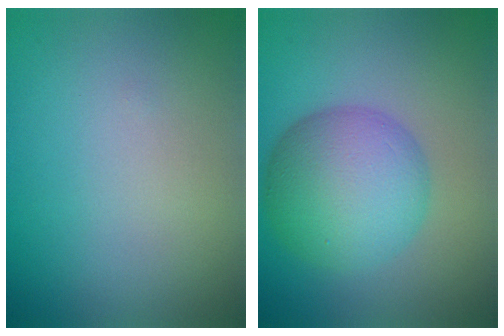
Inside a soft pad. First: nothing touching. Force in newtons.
{"total": 8.0, "press": 8.0, "slide": 0.2}